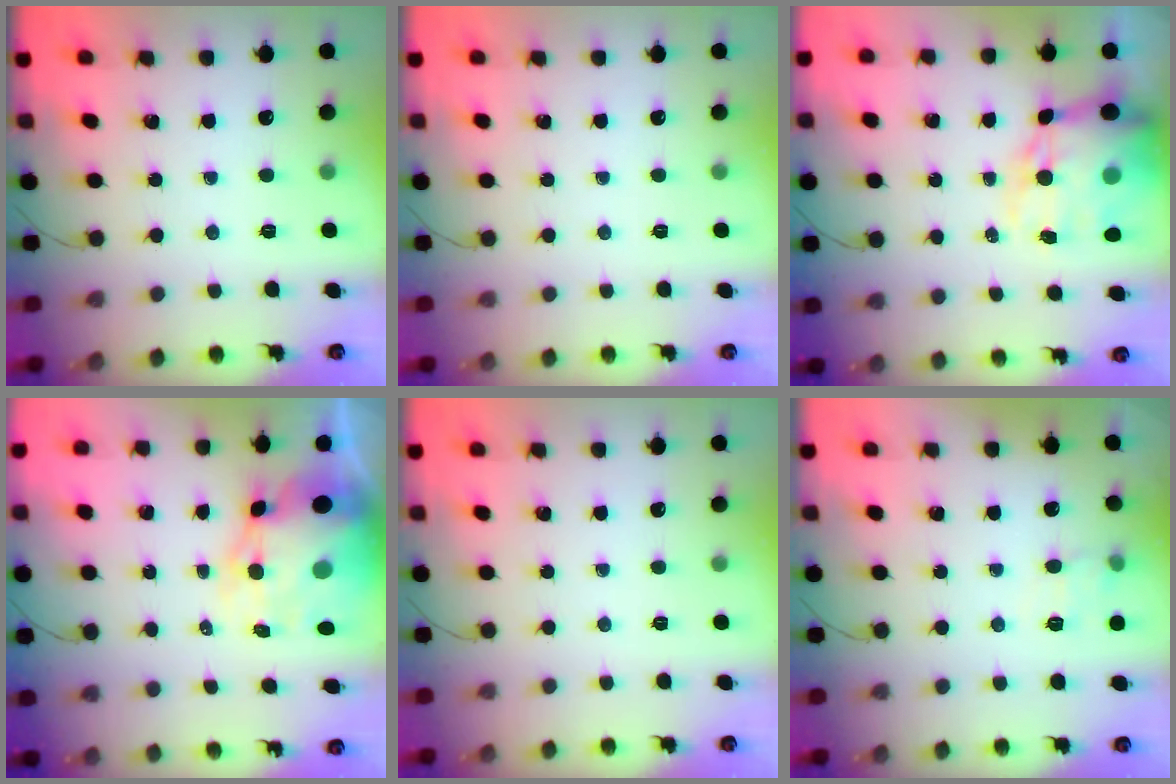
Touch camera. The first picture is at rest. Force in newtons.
{"total": 0.0}
{"total": 18.8, "press": 18.4, "slide": 3.9}
{"total": 13.9, "press": 13.4, "slide": 3.7}
{"total": 0.0}
{"total": 6.1, "press": 5.6, "slide": 2.3}